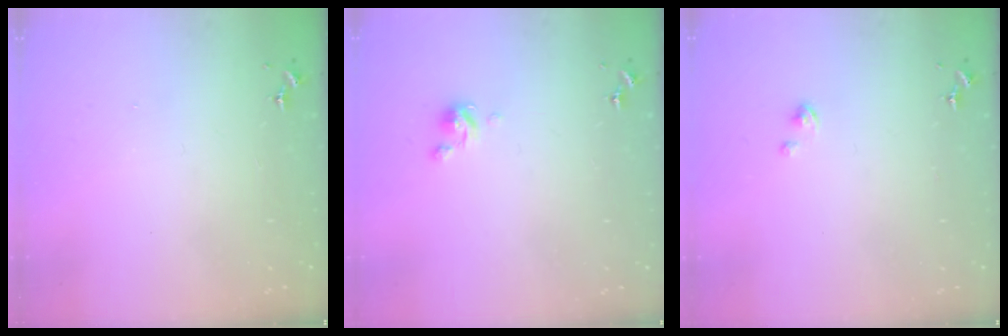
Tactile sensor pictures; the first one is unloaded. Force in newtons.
{"total": 3.8, "press": 3.8, "slide": 0.3}
{"total": 0.8, "press": 0.8, "slide": 0.2}